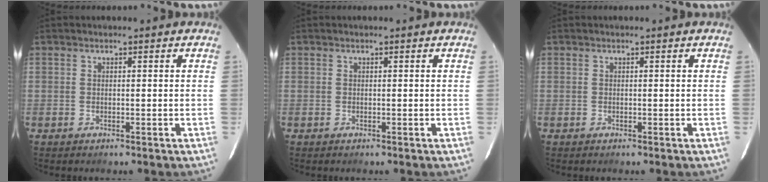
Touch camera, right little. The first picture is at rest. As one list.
[{"total": 0.0}, {"total": 0.0}]